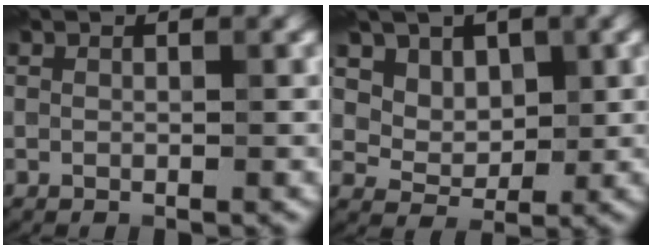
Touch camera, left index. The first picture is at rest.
{"total": 5.8, "force": [3.3, 4.2, 2.4], "torque": [-0.058, -0.019, 0.075]}